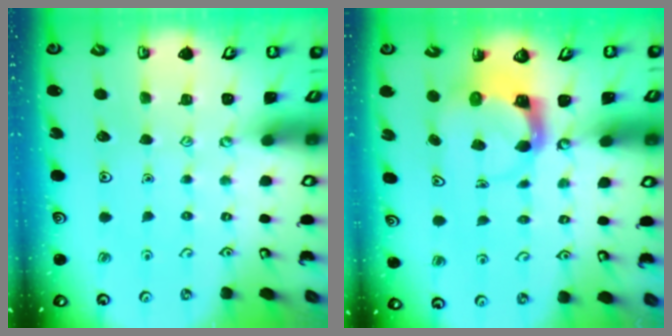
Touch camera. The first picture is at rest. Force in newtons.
{"total": 3.9, "press": 3.8, "slide": 0.5}